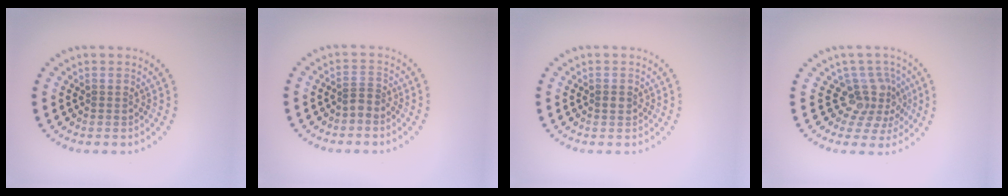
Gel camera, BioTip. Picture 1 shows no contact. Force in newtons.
{"total": 1.2, "press": 0.8, "slide": 0.9}
{"total": 0.9, "press": 0.9, "slide": 0.1}
{"total": 3.6, "press": 2.6, "slide": 2.5}